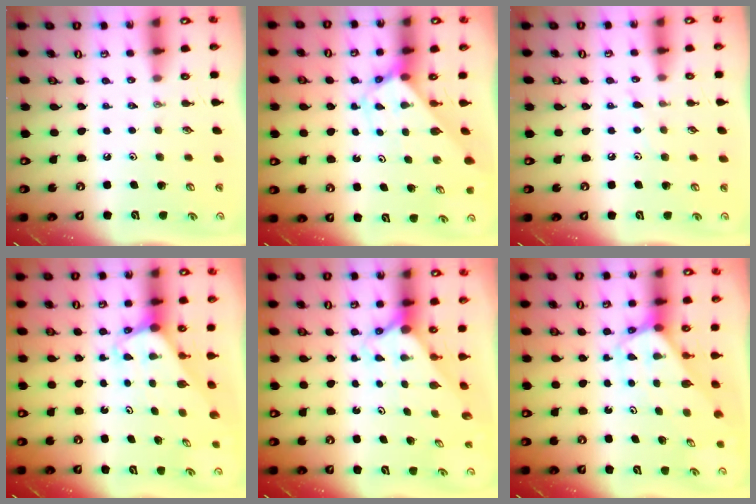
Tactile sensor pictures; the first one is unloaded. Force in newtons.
{"total": 2.8, "press": 2.8, "slide": 0.2}
{"total": 4.9, "press": 4.9, "slide": 0.5}
{"total": 2.0, "press": 2.0, "slide": 0.1}
{"total": 2.3, "press": 2.3, "slide": 0.2}
{"total": 3.7, "press": 3.7, "slide": 0.4}